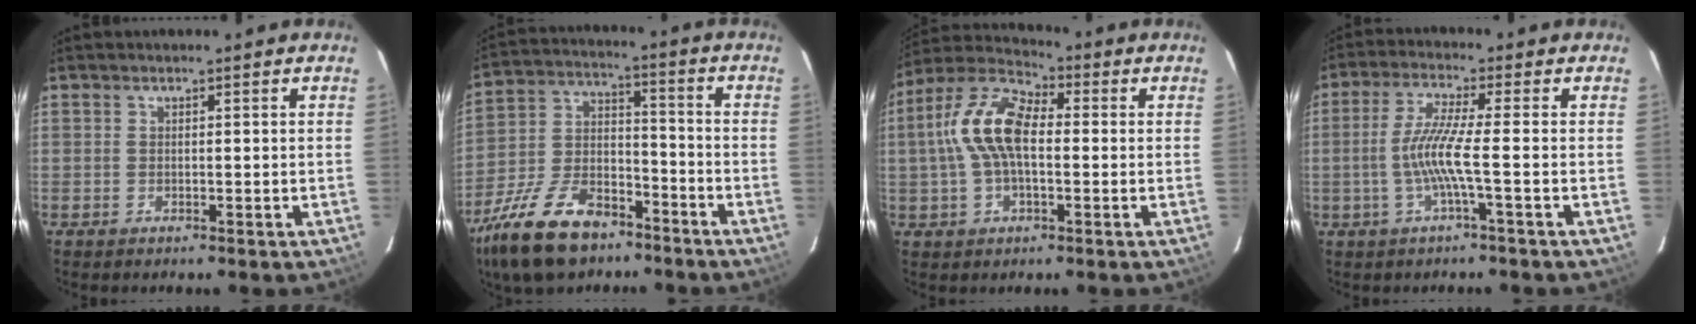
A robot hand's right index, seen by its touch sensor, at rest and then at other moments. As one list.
[{"total": 18.5, "force": [-12.6, 9.2, 9.9], "torque": [-0.222, -0.004, -0.222]}, {"total": 12.3, "force": [0.1, 6.1, 10.7], "torque": [-0.220, 0.023, -0.005]}, {"total": 6.8, "force": [-1.8, -0.9, 6.5], "torque": [-0.143, -0.003, -0.032]}]